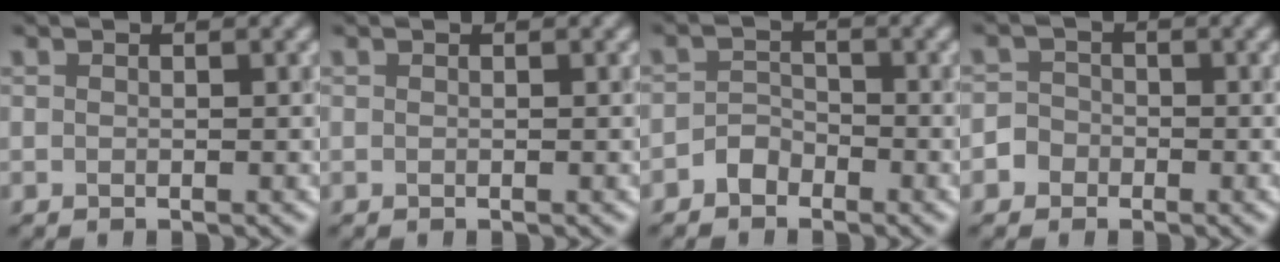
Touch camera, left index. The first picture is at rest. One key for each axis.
{"total": 0.0}
{"total": 1.6, "fx": -1.2, "fy": 1.0, "fz": 0.4, "tx": -0.002, "ty": 0.012, "tz": -0.026}
{"total": 2.0, "fx": -0.9, "fy": 1.7, "fz": 0.2, "tx": 0.016, "ty": 0.007, "tz": -0.023}